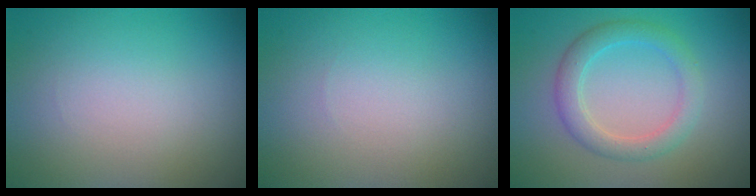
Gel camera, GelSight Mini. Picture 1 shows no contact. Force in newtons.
{"total": 0.0}
{"total": 3.1, "press": 3.1, "slide": 0.1}